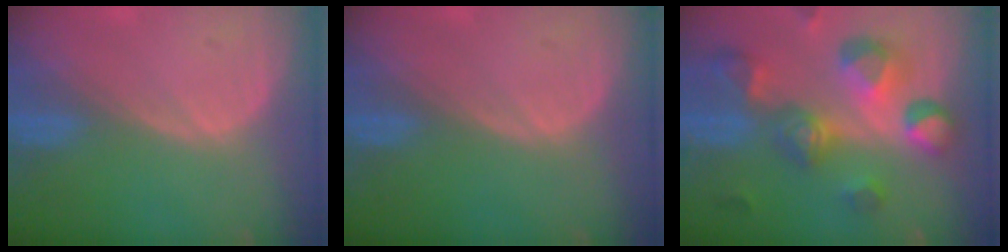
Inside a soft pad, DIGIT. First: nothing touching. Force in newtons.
{"total": 0.0}
{"total": 11.2, "press": 10.1, "slide": 5.0}